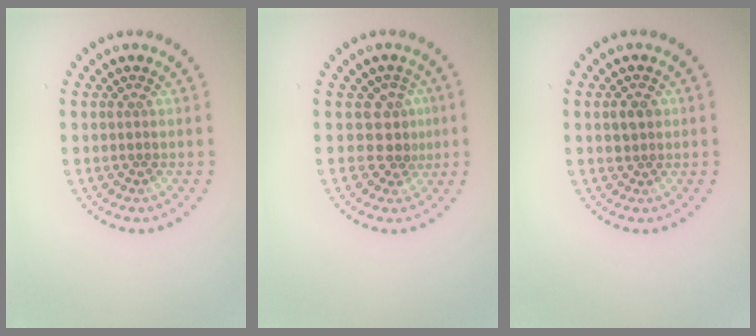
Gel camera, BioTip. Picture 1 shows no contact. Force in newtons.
{"total": 2.3, "press": 1.7, "slide": 1.5}
{"total": 1.7, "press": 1.6, "slide": 0.6}